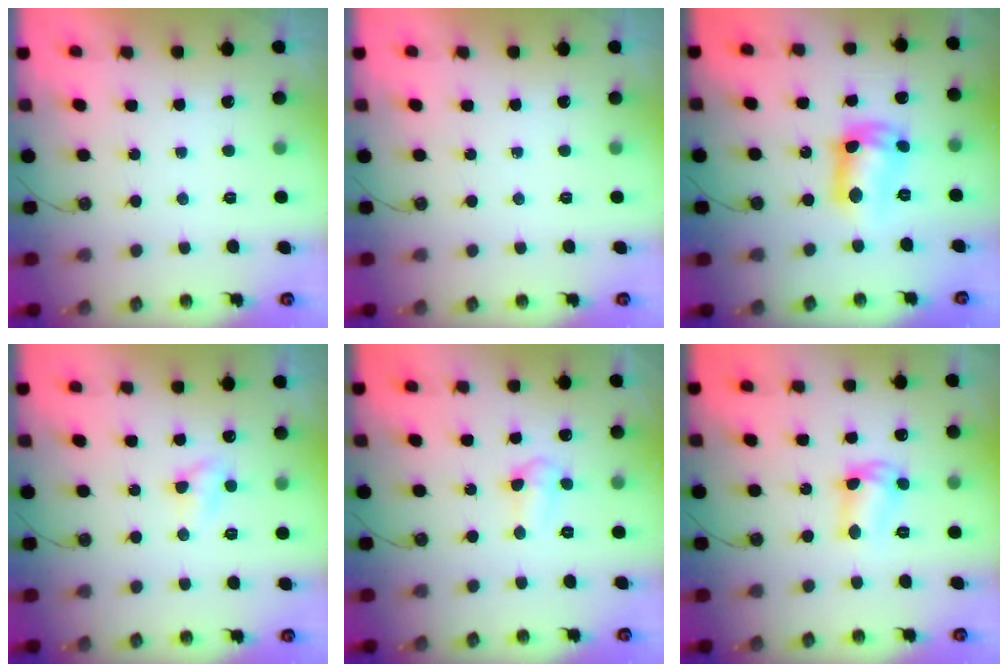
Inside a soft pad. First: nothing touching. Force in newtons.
{"total": 0.0}
{"total": 11.3, "press": 11.2, "slide": 0.9}
{"total": 4.8, "press": 4.8, "slide": 0.6}
{"total": 4.4, "press": 4.3, "slide": 1.2}
{"total": 8.8, "press": 8.7, "slide": 0.7}